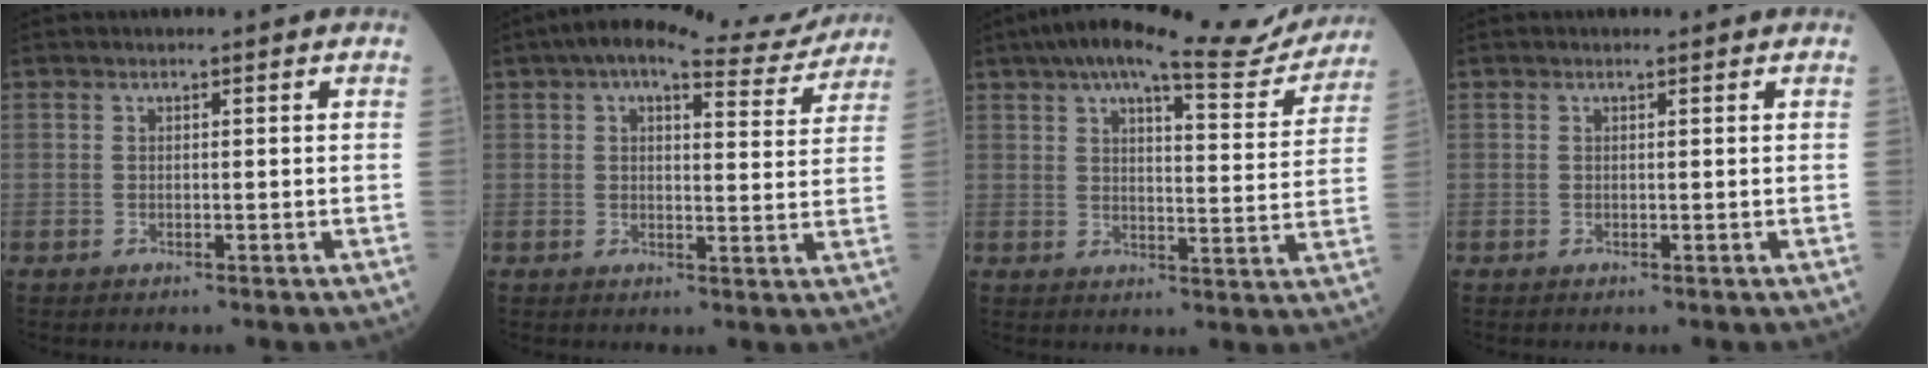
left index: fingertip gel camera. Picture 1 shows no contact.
{"total": 12.0, "force": [10.4, 2.8, 5.2], "torque": [-0.069, 0.011, 0.120]}
{"total": 17.5, "force": [15.4, 2.9, 7.8], "torque": [-0.109, 0.002, 0.193]}
{"total": 0.0}